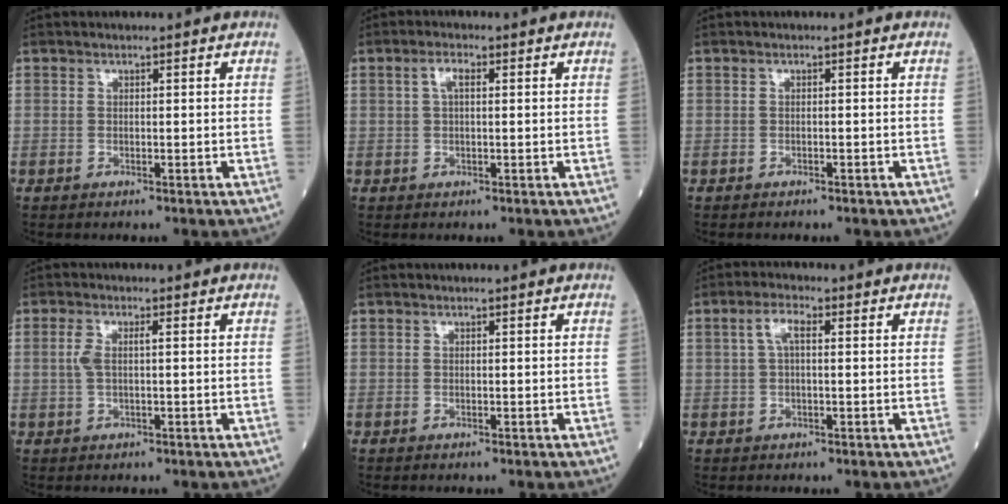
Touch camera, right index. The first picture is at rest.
{"total": 2.3, "force": [0.7, 0.8, 2.1], "torque": [-0.044, 0.010, 0.014]}
{"total": 1.3, "force": [-1.1, 0.4, 0.6], "torque": [-0.013, -0.002, -0.011]}
{"total": 2.6, "force": [0.3, 0.7, 2.5], "torque": [-0.065, 0.010, 0.006]}
{"total": 0.0}
{"total": 3.3, "force": [0.8, 1.0, 3.0], "torque": [-0.064, 0.016, 0.017]}